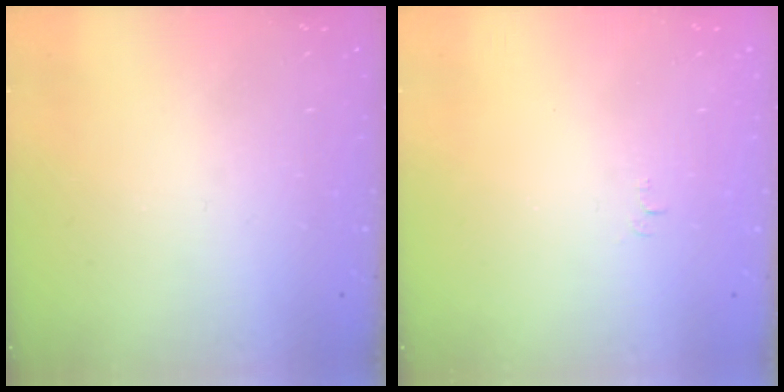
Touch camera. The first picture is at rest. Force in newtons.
{"total": 4.0, "press": 3.9, "slide": 0.3}